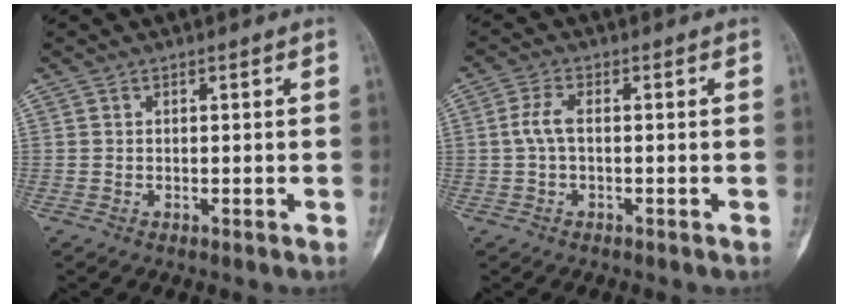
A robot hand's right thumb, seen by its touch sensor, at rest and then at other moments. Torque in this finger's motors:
{"motor_torque": [0.00, 0.02, 0.13, -0.17, 0.05]}